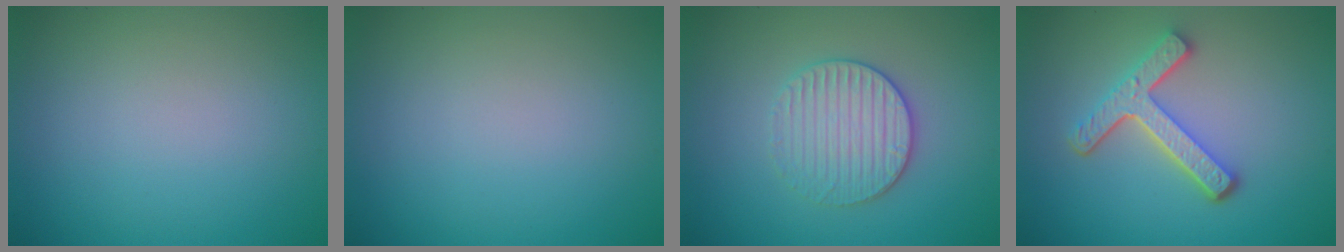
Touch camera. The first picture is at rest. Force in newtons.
{"total": 0.0}
{"total": 3.4, "press": 3.2, "slide": 1.1}
{"total": 4.7, "press": 3.4, "slide": 3.2}